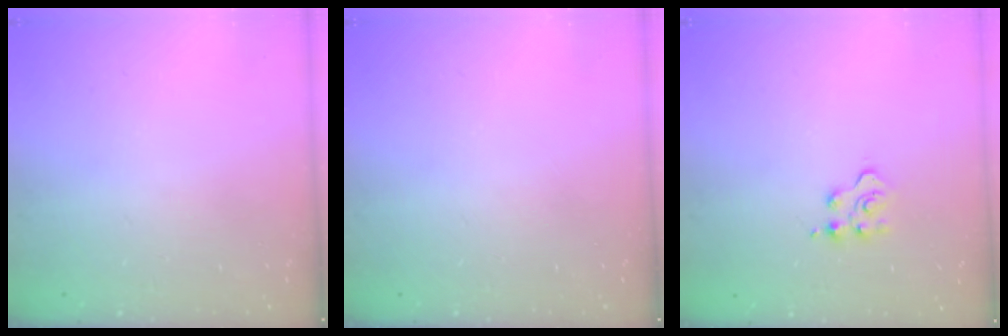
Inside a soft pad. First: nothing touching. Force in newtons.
{"total": 0.0}
{"total": 3.7, "press": 3.7, "slide": 0.5}